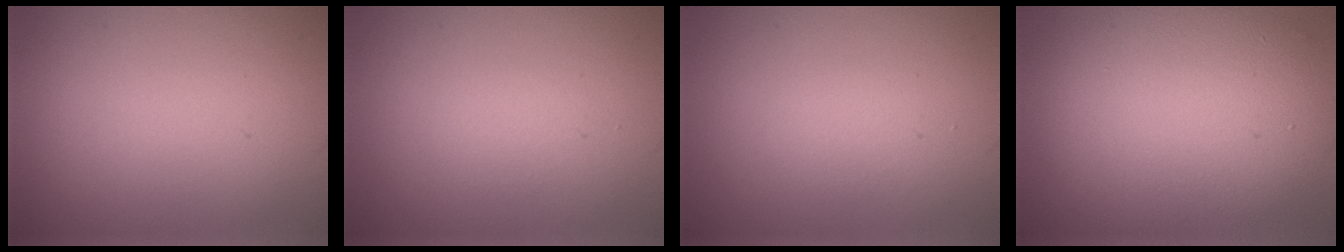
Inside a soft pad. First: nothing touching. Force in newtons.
{"total": 0.9, "press": 0.9, "slide": 0.2}
{"total": 1.3, "press": 1.3, "slide": 0.1}
{"total": 12.4, "press": 12.4, "slide": 0.7}